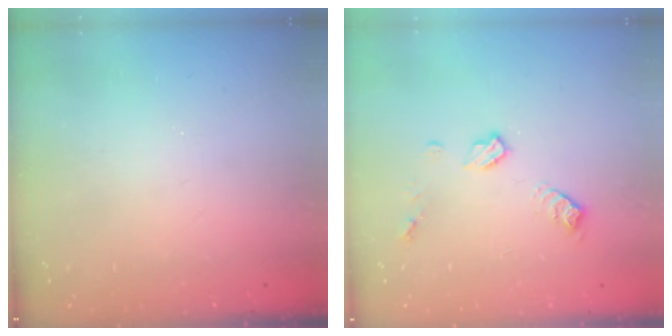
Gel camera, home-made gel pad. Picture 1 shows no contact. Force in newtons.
{"total": 8.6, "press": 8.6, "slide": 0.3}